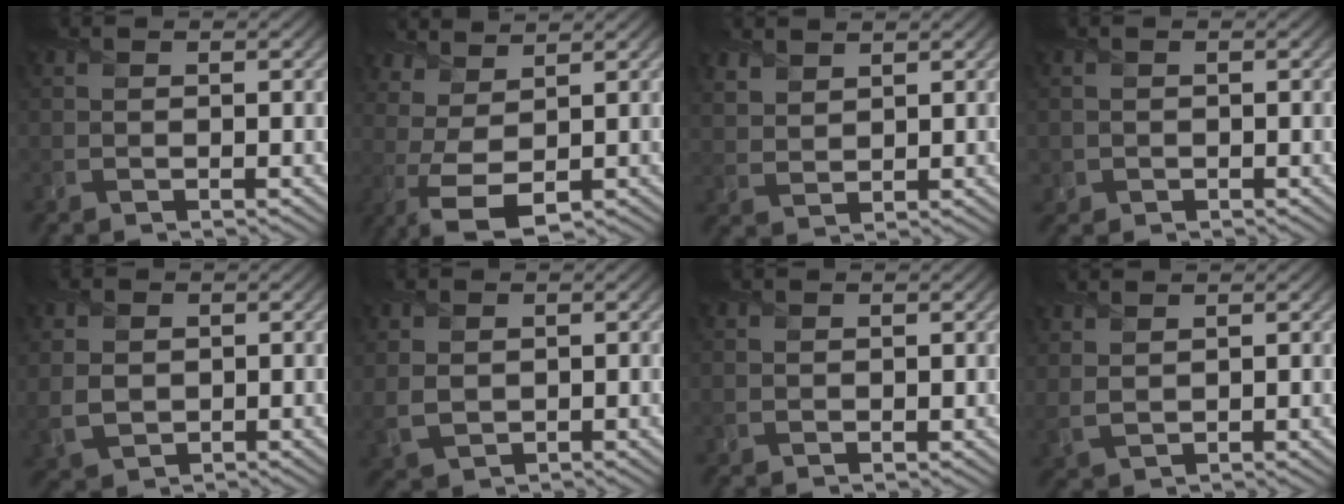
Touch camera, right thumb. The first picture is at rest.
{"total": 4.7, "force": [1.1, 1.9, 4.1], "torque": [-0.091, 0.009, 0.022]}
{"total": 3.2, "force": [2.7, 1.3, 1.0], "torque": [-0.030, 0.004, 0.066]}
{"total": 0.9, "force": [-0.4, 0.8, -0.1], "torque": [0.006, -0.003, -0.009]}
{"total": 3.8, "force": [0.5, 3.0, 2.2], "torque": [-0.057, -0.002, 0.018]}
{"total": 3.2, "force": [0.7, 2.3, 2.1], "torque": [-0.053, -0.001, 0.019]}
{"total": 0.6, "force": [0.5, 0.3, 0.2], "torque": [-0.002, 0.001, 0.011]}
{"total": 2.7, "force": [2.0, 0.8, 1.6], "torque": [-0.042, 0.004, 0.050]}